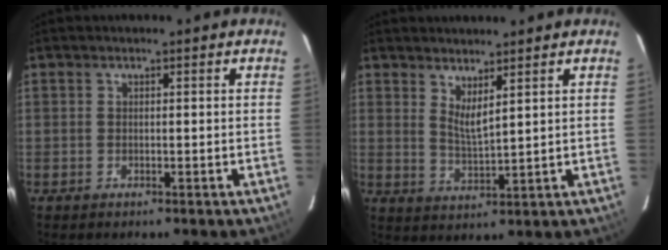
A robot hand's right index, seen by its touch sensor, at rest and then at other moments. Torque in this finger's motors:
{"motor_torque": [-0.11, 0.03, 0.03, 0.01]}